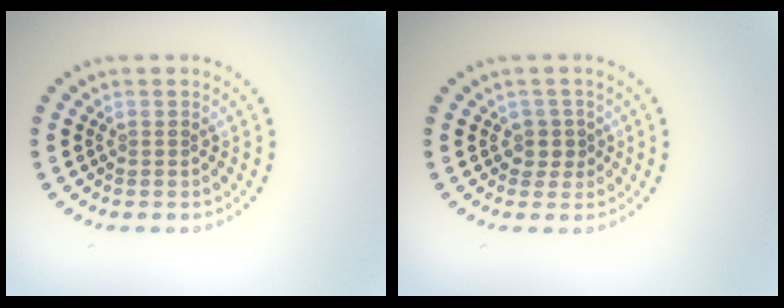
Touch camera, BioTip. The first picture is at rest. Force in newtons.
{"total": 1.5, "press": 1.0, "slide": 1.1}